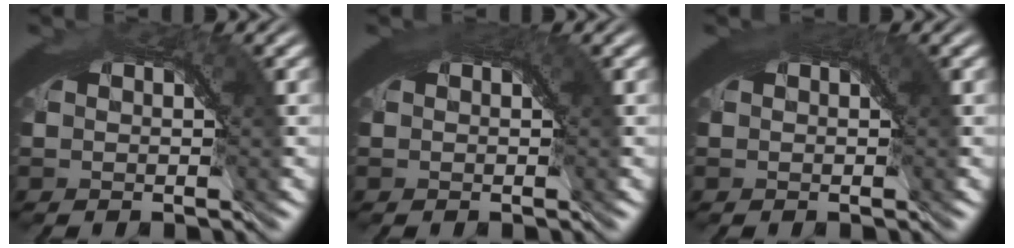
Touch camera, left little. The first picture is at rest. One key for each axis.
{"total": 0.9, "fx": 0.5, "fy": 0.2, "fz": 0.7, "tx": -0.005, "ty": 0.001, "tz": 0.006}
{"total": 1.0, "fx": 0.6, "fy": 0.2, "fz": 0.8, "tx": -0.006, "ty": 0.000, "tz": 0.007}